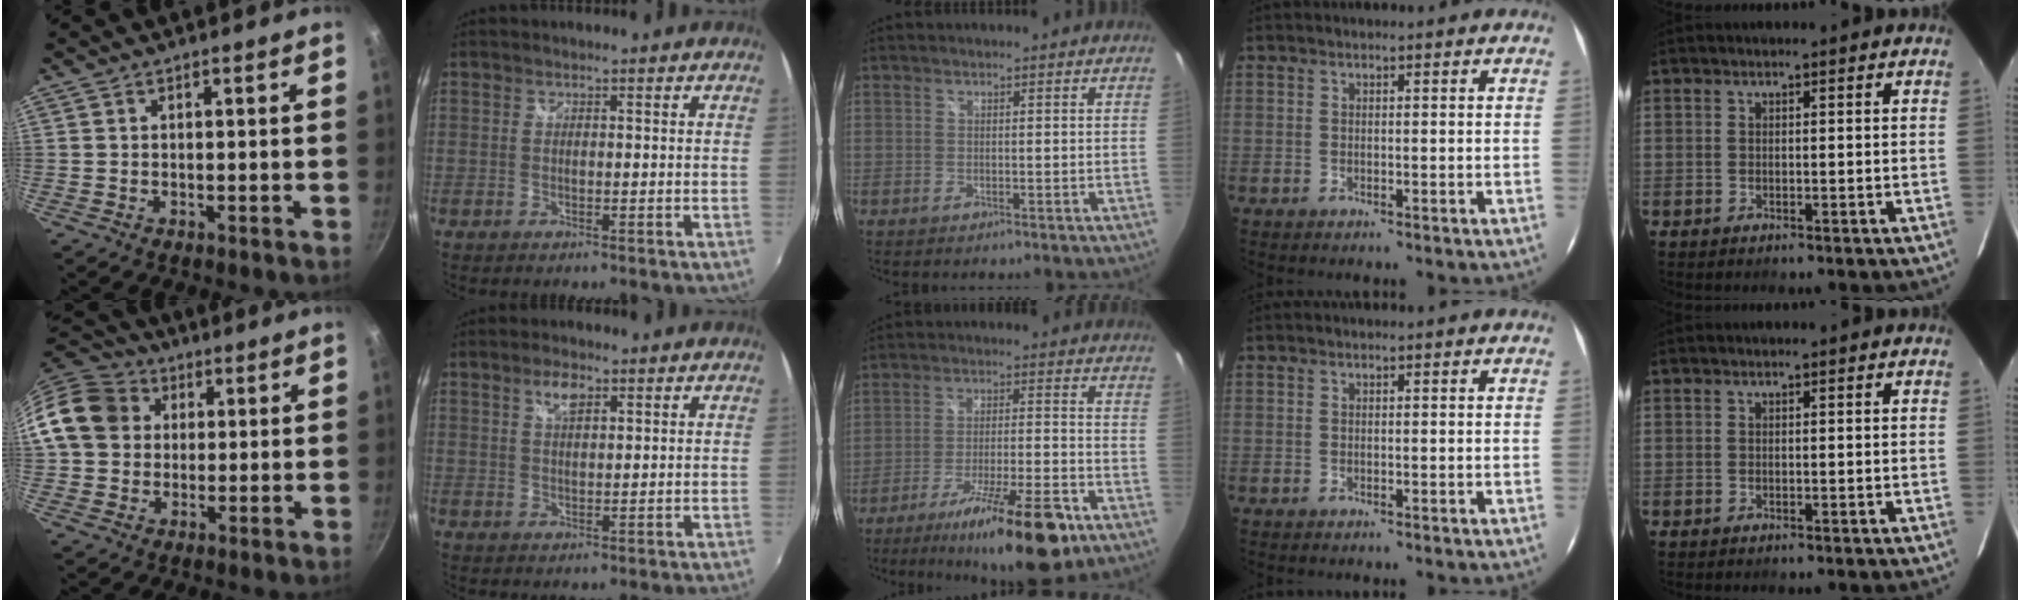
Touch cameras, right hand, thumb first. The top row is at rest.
{"thumb": {"total": 14.3, "force": [2.8, 12.1, 7.0], "torque": [-0.114, 0.026, 0.037]}, "index": {"total": 3.5, "force": [1.9, 1.4, 2.5], "torque": [-0.043, 0.006, 0.035]}, "middle": {"total": 16.8, "force": [-10.8, 3.0, 12.4], "torque": [-0.211, -0.022, -0.169]}}